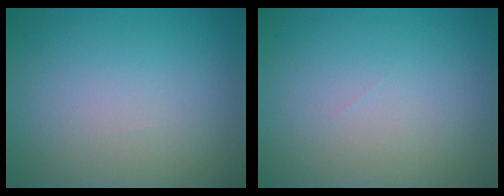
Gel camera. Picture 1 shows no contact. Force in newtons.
{"total": 0.0}